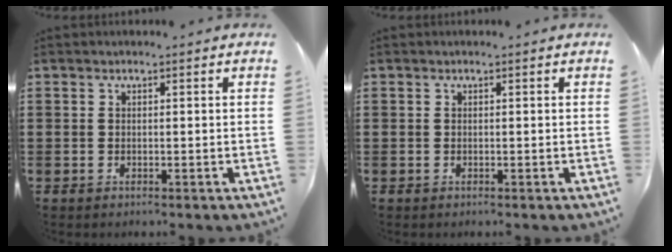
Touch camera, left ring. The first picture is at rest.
{"total": 0.0}